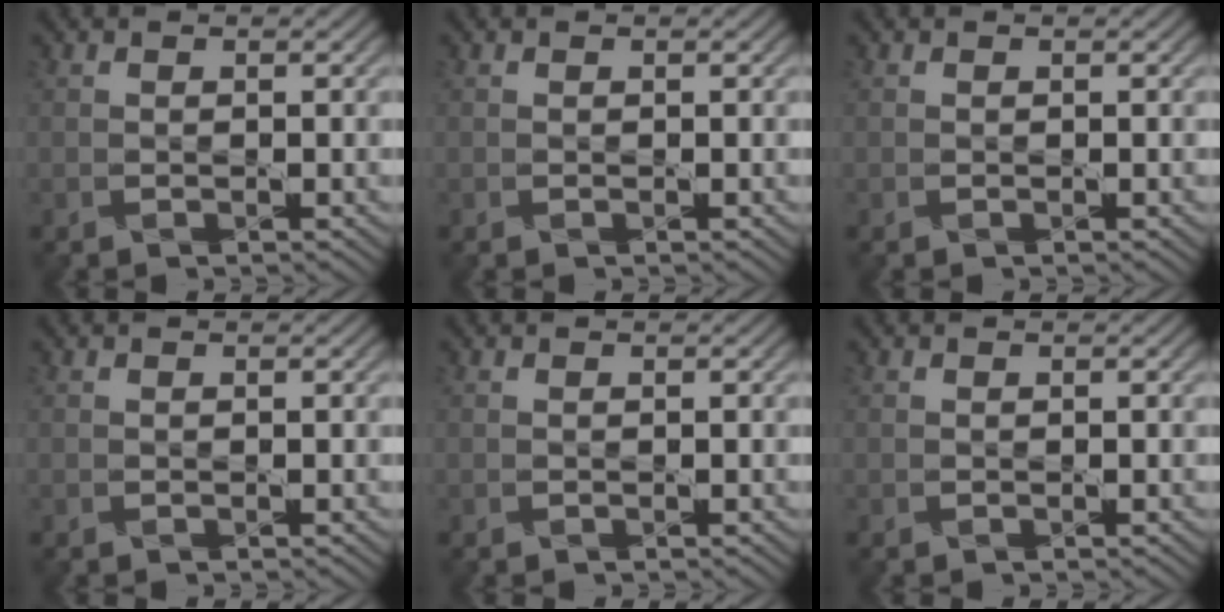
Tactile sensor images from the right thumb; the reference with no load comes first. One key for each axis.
{"total": 0.0}
{"total": 0.0}
{"total": 0.0}
{"total": 0.0}
{"total": 0.0}